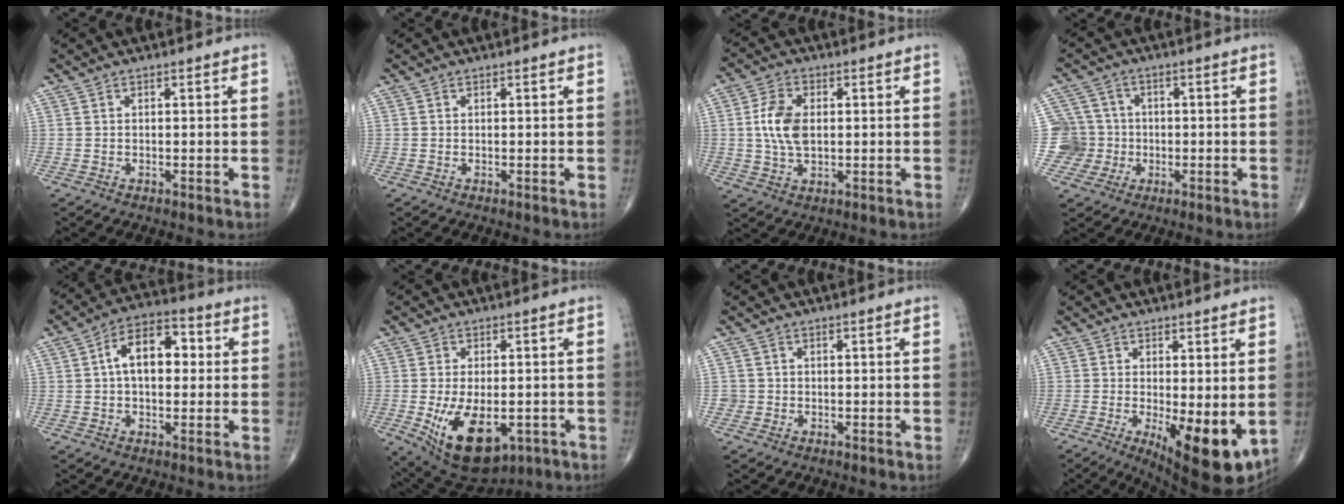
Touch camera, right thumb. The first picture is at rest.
{"total": 0.0}
{"total": 8.0, "force": [0.7, 4.9, 6.3], "torque": [-0.121, 0.002, 0.013]}
{"total": 7.3, "force": [-1.1, 7.3, -0.3], "torque": [0.039, 0.022, -0.022]}
{"total": 11.1, "force": [1.4, 6.7, 8.7], "torque": [-0.122, 0.028, 0.014]}
{"total": 14.7, "force": [-4.6, 8.0, 11.5], "torque": [-0.188, -0.006, -0.051]}
{"total": 1.5, "force": [-0.3, 1.5, -0.1], "torque": [0.014, 0.007, -0.009]}
{"total": 12.6, "force": [-2.5, 4.5, 11.5], "torque": [-0.161, -0.029, -0.023]}